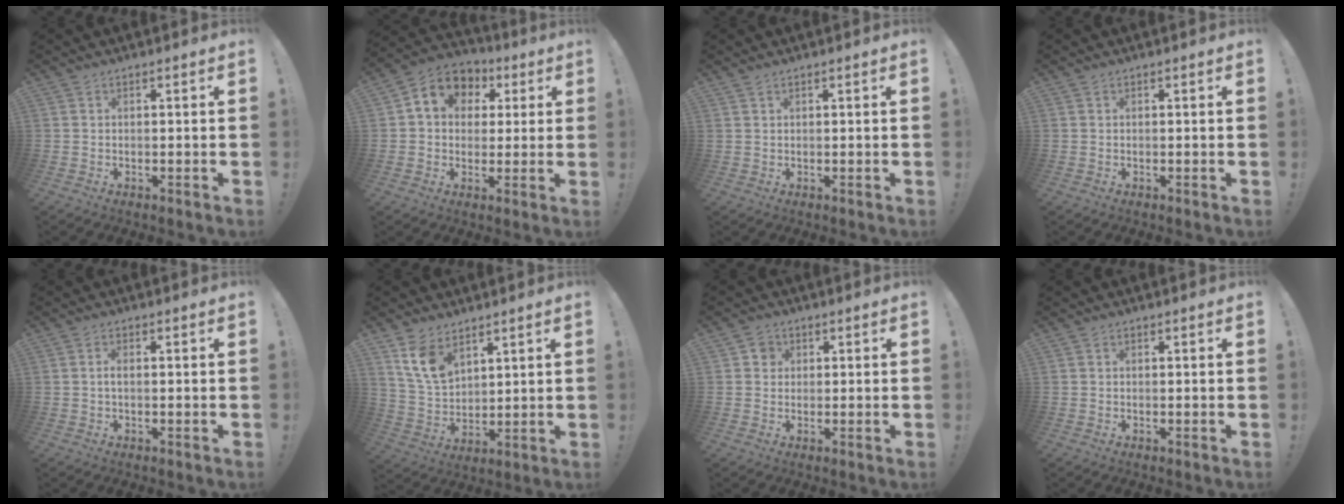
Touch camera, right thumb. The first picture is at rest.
{"total": 10.2, "force": [3.0, 8.5, 4.8], "torque": [-0.070, -0.006, 0.062]}
{"total": 0.8, "force": [0.6, 0.3, 0.3], "torque": [-0.007, 0.000, 0.012]}
{"total": 0.0}
{"total": 1.5, "force": [-0.1, 0.6, 1.4], "torque": [-0.027, 0.004, -0.003]}
{"total": 11.0, "force": [7.0, 6.7, 5.2], "torque": [-0.105, -0.033, 0.141]}
{"total": 3.2, "force": [0.7, 3.0, 0.9], "torque": [-0.014, 0.003, 0.012]}
{"total": 0.0}